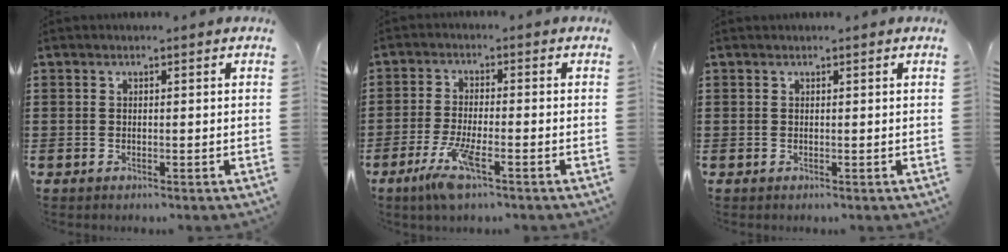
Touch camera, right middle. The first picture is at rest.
{"total": 6.1, "force": [-3.2, 1.0, 5.1], "torque": [-0.106, -0.013, -0.057]}
{"total": 0.0}